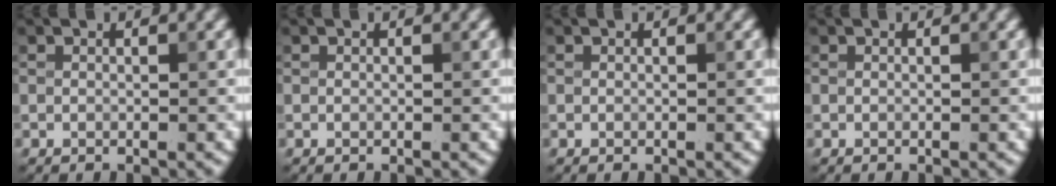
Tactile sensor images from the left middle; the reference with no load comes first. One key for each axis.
{"total": 0.0}
{"total": 0.0}
{"total": 0.0}